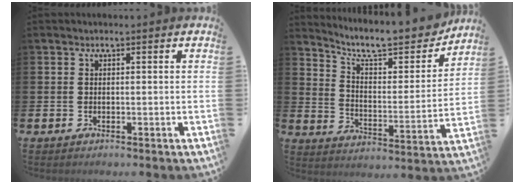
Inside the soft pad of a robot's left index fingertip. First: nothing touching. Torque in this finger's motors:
{"motor_torque": [0.20, -0.40, 0.14, 0.06]}